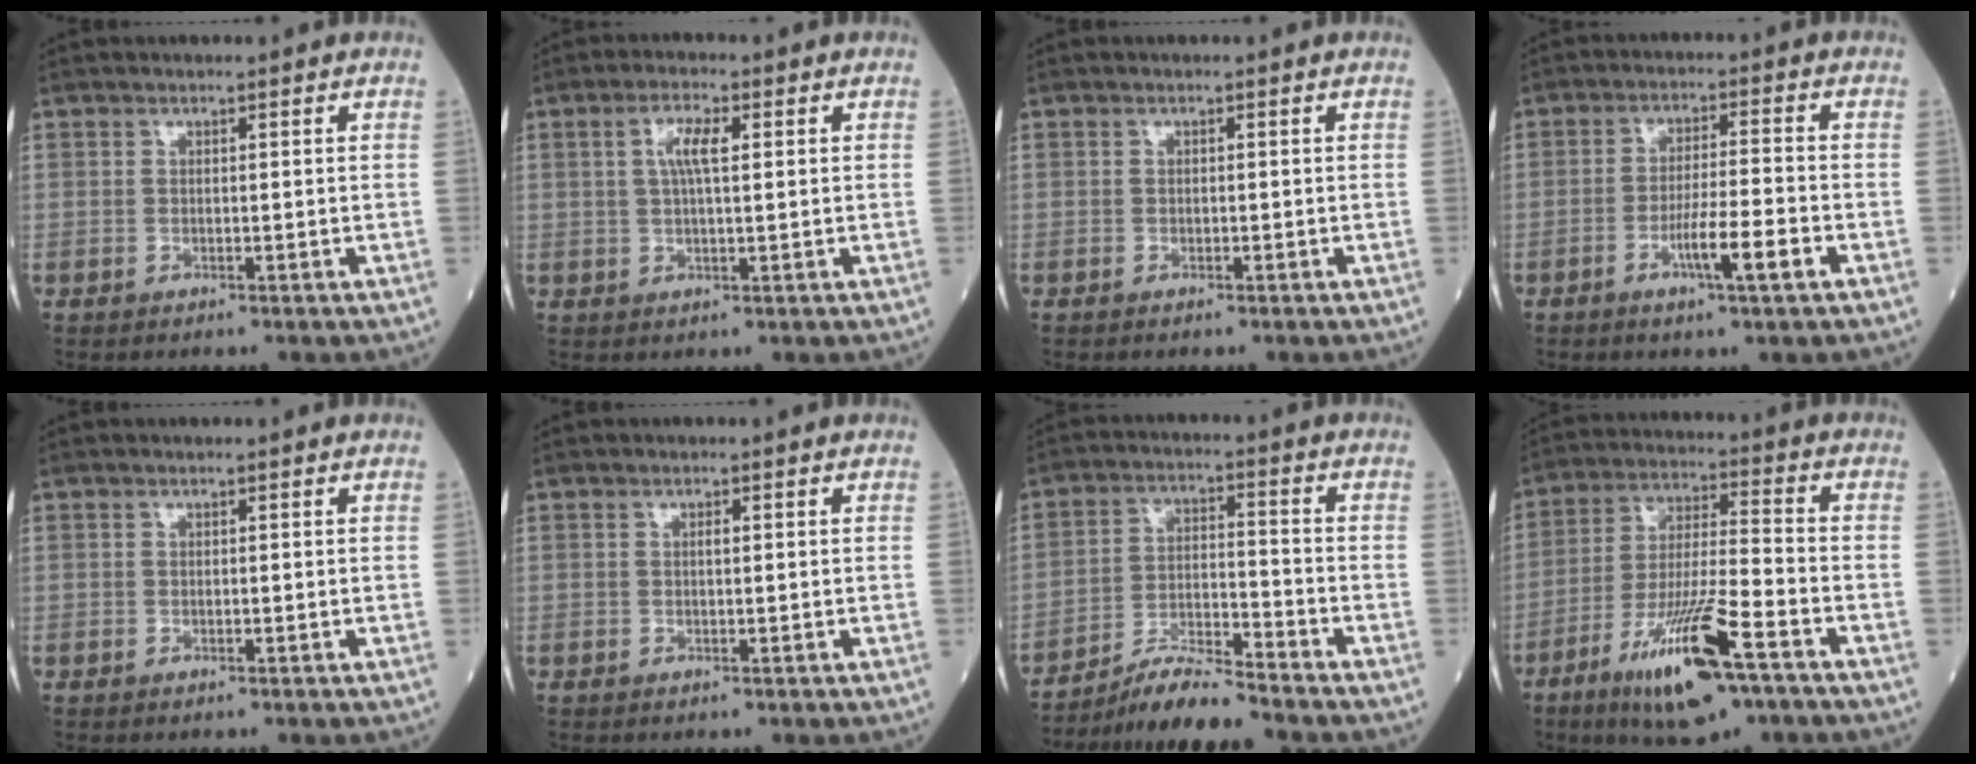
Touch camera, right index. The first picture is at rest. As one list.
[{"total": 4.3, "force": [1.1, 1.0, 4.0], "torque": [-0.080, 0.010, 0.021]}, {"total": 0.0}, {"total": 6.7, "force": [-3.0, 0.0, 6.0], "torque": [-0.105, -0.006, -0.054]}, {"total": 0.0}, {"total": 0.6, "force": [0.1, 0.1, 0.6], "torque": [-0.012, 0.001, 0.002]}, {"total": 7.9, "force": [-7.4, -0.6, 2.8], "torque": [-0.054, -0.009, -0.134]}, {"total": 15.1, "force": [-8.3, 2.2, 12.5], "torque": [-0.235, -0.023, -0.145]}]